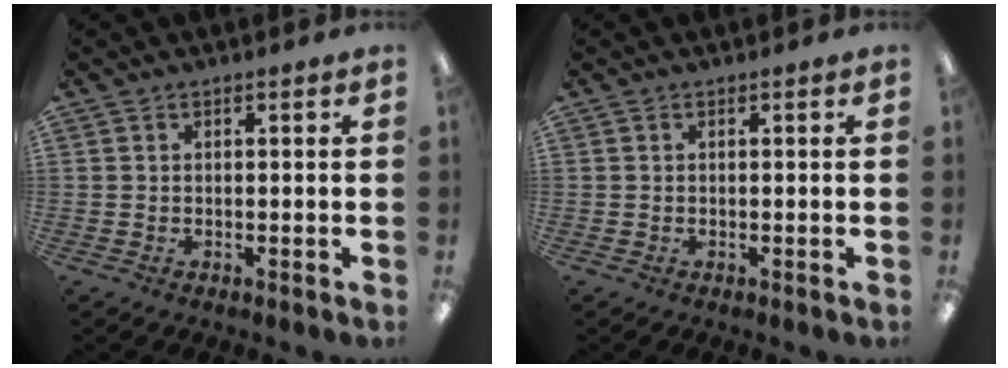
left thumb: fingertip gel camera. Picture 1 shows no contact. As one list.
[{"total": 0.0}]